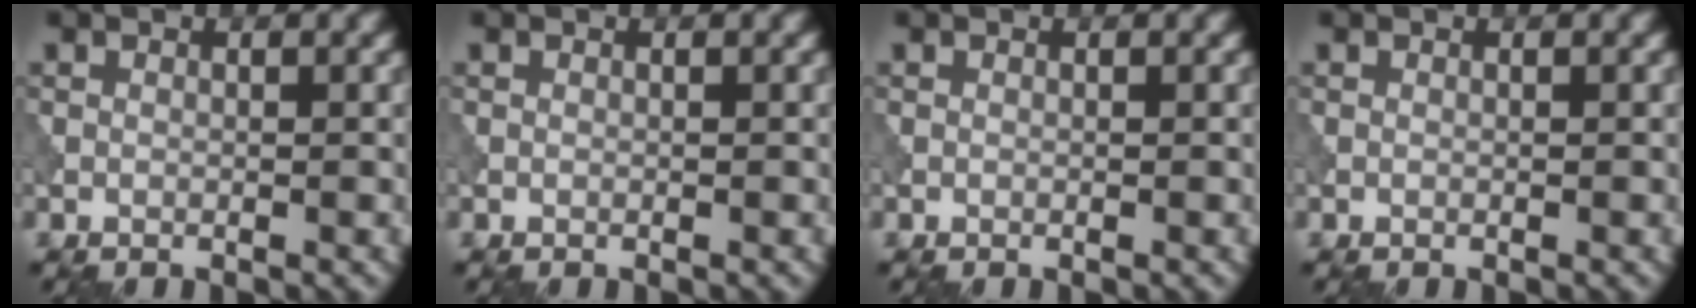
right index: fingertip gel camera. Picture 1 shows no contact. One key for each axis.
{"total": 0.0}
{"total": 0.0}
{"total": 0.0}